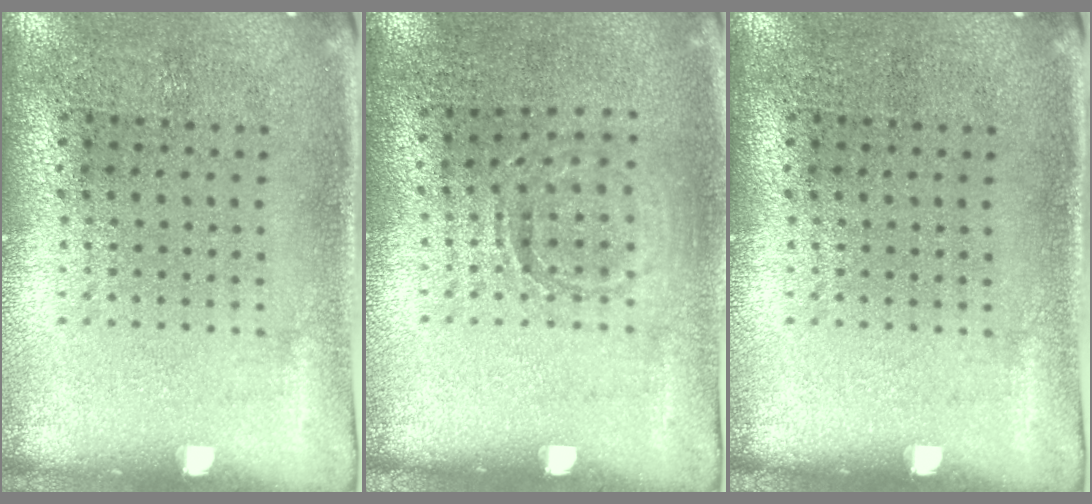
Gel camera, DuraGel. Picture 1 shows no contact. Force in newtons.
{"total": 0.8, "press": 0.8, "slide": 0.2}
{"total": 0.0}